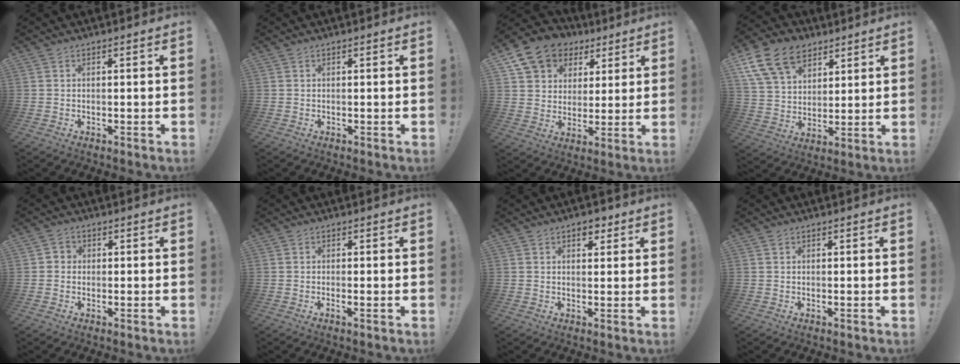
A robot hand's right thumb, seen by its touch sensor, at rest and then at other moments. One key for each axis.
{"total": 0.0}
{"total": 12.8, "fx": 7.2, "fy": 9.6, "fz": 4.5, "tx": -0.075, "ty": -0.042, "tz": 0.139}
{"total": 16.6, "fx": 8.8, "fy": 11.5, "fz": 8.2, "tx": -0.145, "ty": -0.039, "tz": 0.169}
{"total": 2.3, "fx": -0.7, "fy": 2.0, "fz": 0.8, "tx": -0.022, "ty": 0.010, "tz": -0.010}
{"total": 1.2, "fx": 0.0, "fy": -0.1, "fz": 1.2, "tx": -0.016, "ty": -0.006, "tz": -0.001}
{"total": 3.7, "fx": 2.2, "fy": 2.4, "fz": 1.7, "tx": -0.007, "ty": -0.007, "tz": 0.033}
{"total": 0.0}